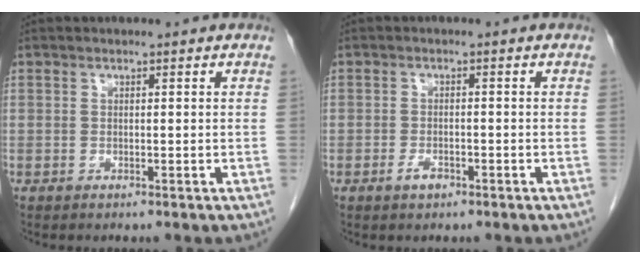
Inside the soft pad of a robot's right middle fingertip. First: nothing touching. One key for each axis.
{"total": 1.9, "fx": -1.2, "fy": 0.8, "fz": 1.2, "tx": -0.025, "ty": 0.002, "tz": -0.019}